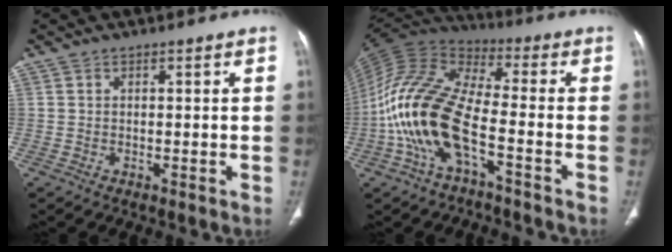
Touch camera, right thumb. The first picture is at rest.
{"total": 17.8, "force": [-5.6, 7.1, 15.3], "torque": [-0.323, 0.051, -0.112]}